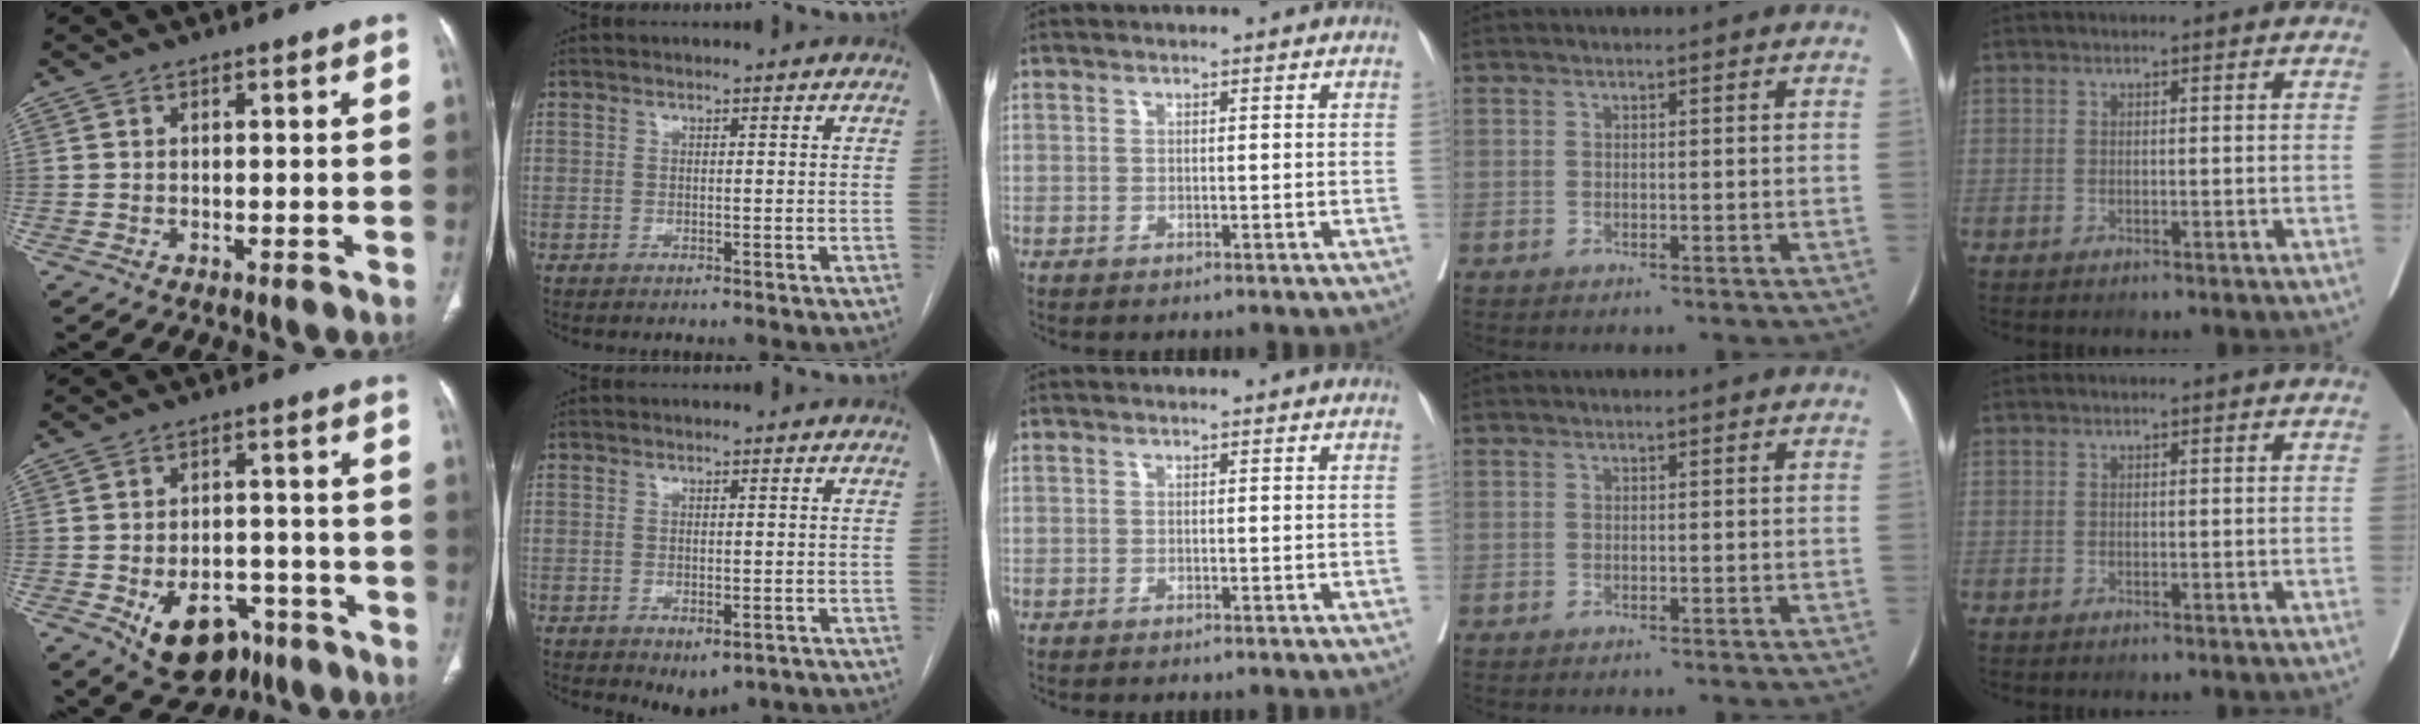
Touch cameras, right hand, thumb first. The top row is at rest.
{"thumb": {"total": 12.9, "force": [-6.6, 8.3, 7.4], "torque": [-0.081, 0.033, -0.087]}, "index": {"total": 3.5, "force": [-1.8, 1.8, 2.4], "torque": [-0.029, -0.004, -0.012]}}